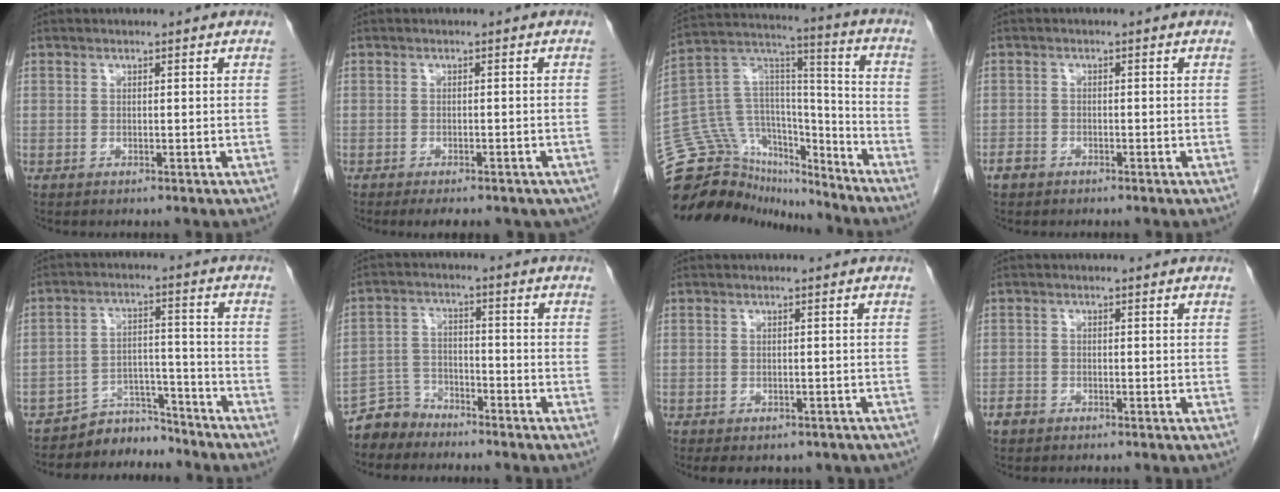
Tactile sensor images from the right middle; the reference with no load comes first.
{"total": 8.6, "force": [-6.5, 3.6, 4.4], "torque": [-0.057, -0.001, -0.073]}
{"total": 21.9, "force": [-19.8, 7.8, 5.2], "torque": [-0.105, 0.067, -0.322]}
{"total": 1.7, "force": [-1.2, 1.0, 0.5], "torque": [-0.013, 0.003, -0.021]}
{"total": 6.6, "force": [-6.4, 1.6, -0.5], "torque": [0.018, 0.028, -0.106]}
{"total": 5.3, "force": [-4.8, 2.2, -0.4], "torque": [0.012, 0.004, -0.096]}
{"total": 8.7, "force": [-6.7, 4.4, 3.4], "torque": [-0.048, 0.007, -0.068]}
{"total": 1.6, "force": [-1.2, 1.0, 0.4], "torque": [-0.012, 0.003, -0.021]}